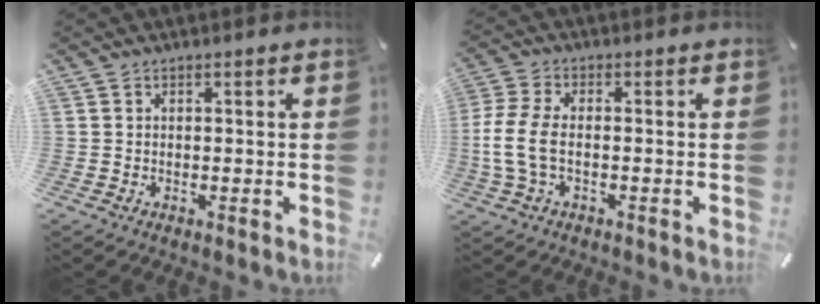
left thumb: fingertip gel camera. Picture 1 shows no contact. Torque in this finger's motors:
{"motor_torque": [-0.36, 1.10, 0.73, -0.61, 0.19]}